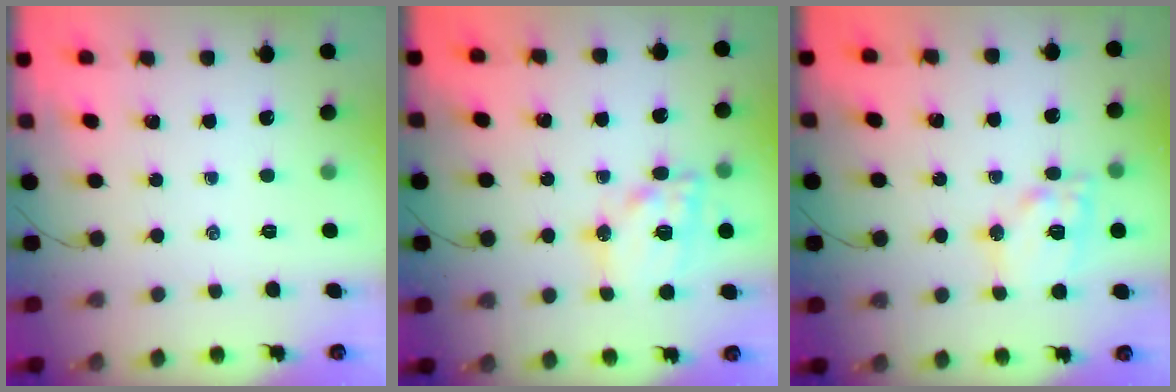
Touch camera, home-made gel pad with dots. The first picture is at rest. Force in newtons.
{"total": 15.5, "press": 15.2, "slide": 3.1}
{"total": 13.6, "press": 13.4, "slide": 2.3}